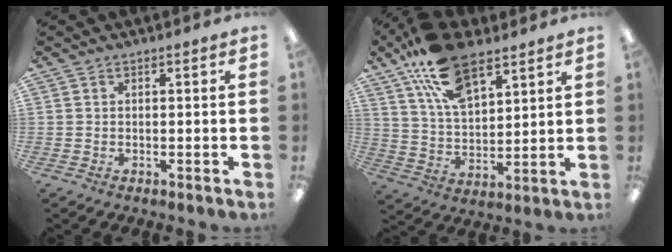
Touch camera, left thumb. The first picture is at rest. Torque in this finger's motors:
{"motor_torque": [1.67, 0.85, 1.74, -1.03, 0.51]}